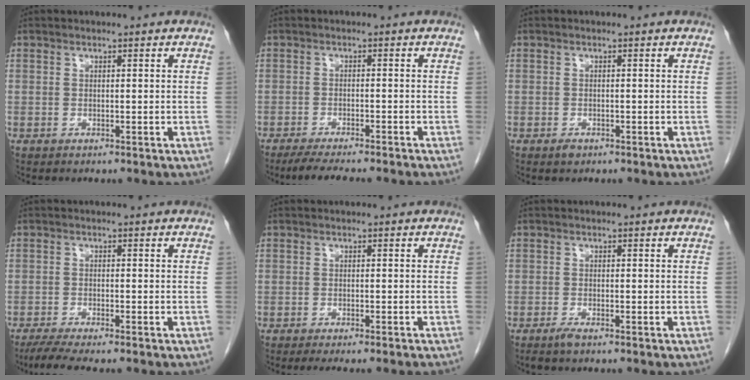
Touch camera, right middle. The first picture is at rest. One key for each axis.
{"total": 7.4, "fx": -6.3, "fy": 0.1, "fz": 3.9, "tx": -0.051, "ty": -0.016, "tz": -0.097}
{"total": 0.9, "fx": -0.6, "fy": 0.5, "fz": 0.5, "tx": -0.009, "ty": 0.000, "tz": -0.006}
{"total": 5.4, "fx": -4.4, "fy": -0.2, "fz": 3.1, "tx": -0.053, "ty": -0.016, "tz": -0.074}
{"total": 6.7, "fx": -5.9, "fy": -0.3, "fz": 3.2, "tx": -0.024, "ty": -0.012, "tz": -0.077}
{"total": 1.3, "fx": -1.0, "fy": 0.0, "fz": 0.8, "tx": -0.021, "ty": -0.004, "tz": -0.020}